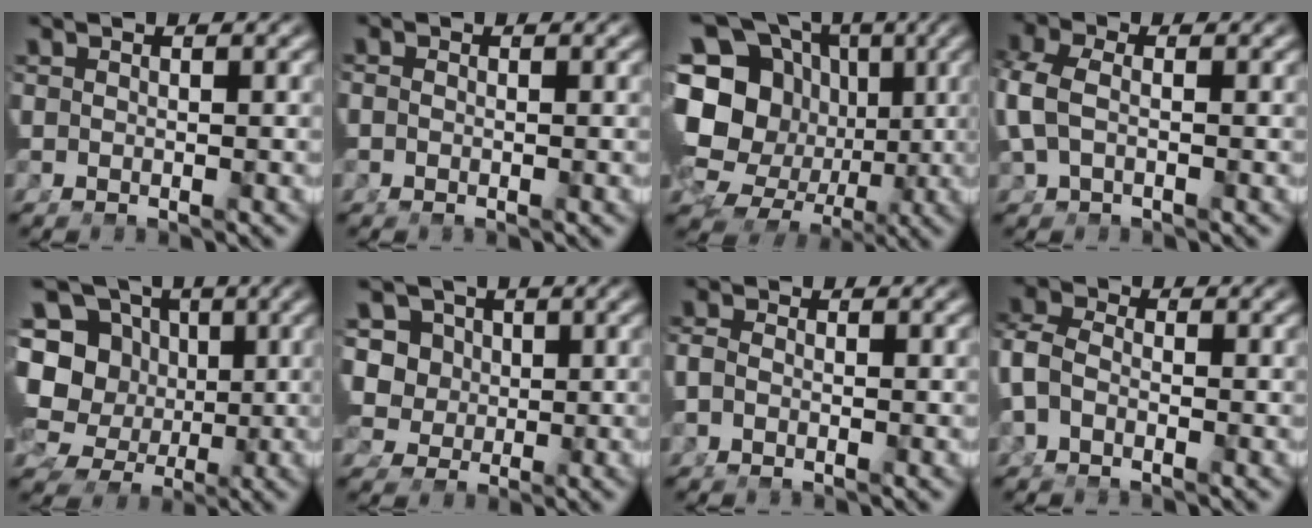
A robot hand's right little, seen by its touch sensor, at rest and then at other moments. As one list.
[{"total": 0.9, "force": [-0.3, 0.7, 0.4], "torque": [-0.011, -0.003, -0.006]}, {"total": 20.8, "force": [1.0, 17.8, 10.7], "torque": [-0.214, -0.034, 0.011]}, {"total": 3.3, "force": [0.1, 2.6, 2.1], "torque": [-0.067, 0.000, 0.003]}, {"total": 15.9, "force": [1.4, 13.8, 7.7], "torque": [-0.160, -0.028, 0.018]}, {"total": 8.1, "force": [1.3, 7.6, 2.7], "torque": [-0.084, -0.017, 0.019]}, {"total": 1.5, "force": [-0.4, 1.1, 1.0], "torque": [-0.022, 0.000, -0.010]}, {"total": 5.1, "force": [-0.5, 4.4, 2.5], "torque": [-0.070, 0.000, -0.019]}]